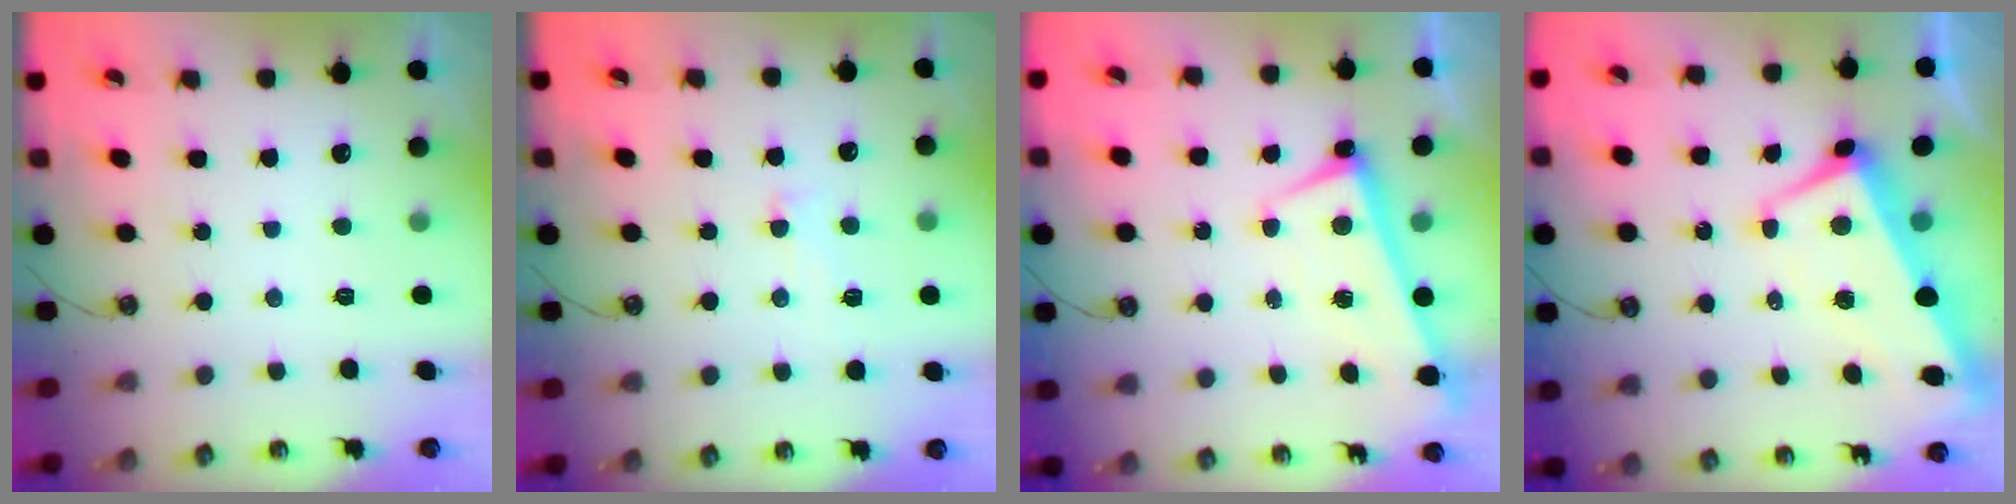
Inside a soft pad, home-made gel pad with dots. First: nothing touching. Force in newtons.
{"total": 3.6, "press": 3.6, "slide": 0.6}
{"total": 1.2, "press": 0.9, "slide": 0.9}
{"total": 1.8, "press": 1.1, "slide": 1.3}